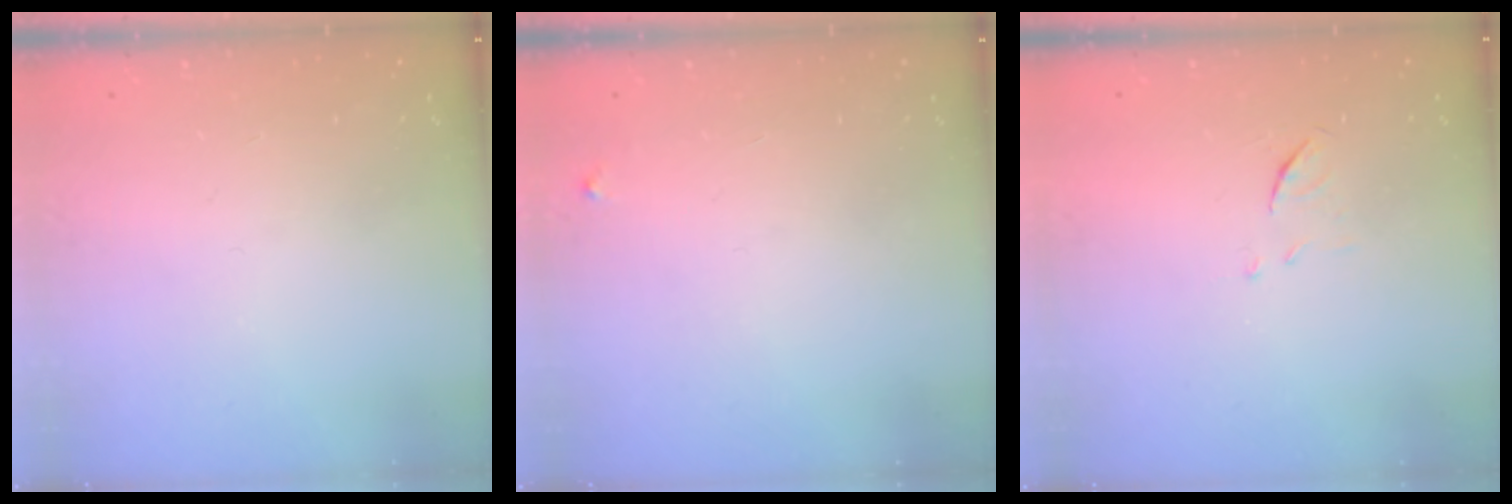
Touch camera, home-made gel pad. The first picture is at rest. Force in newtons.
{"total": 2.3, "press": 2.3, "slide": 0.2}
{"total": 6.3, "press": 6.3, "slide": 0.6}